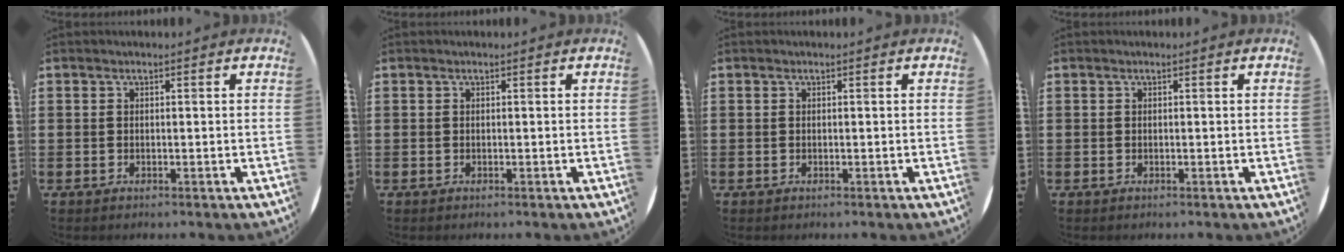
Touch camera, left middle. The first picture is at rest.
{"total": 0.0}
{"total": 0.0}
{"total": 0.0}